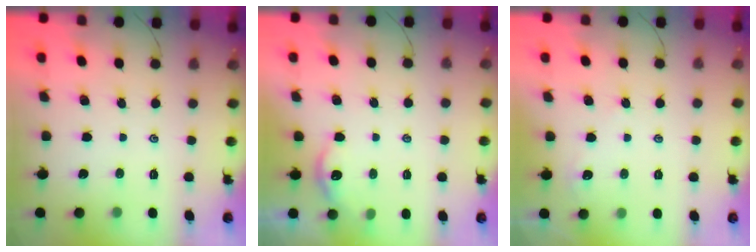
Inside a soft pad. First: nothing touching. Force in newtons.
{"total": 5.1, "press": 5.1, "slide": 0.4}
{"total": 1.4, "press": 1.4, "slide": 0.2}